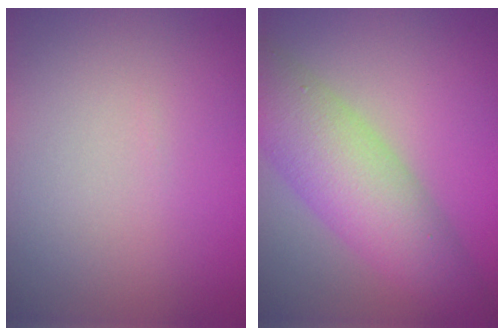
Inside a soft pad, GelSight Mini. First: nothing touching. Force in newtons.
{"total": 7.2, "press": 7.2, "slide": 0.2}